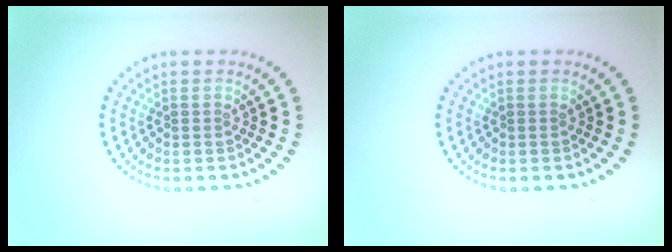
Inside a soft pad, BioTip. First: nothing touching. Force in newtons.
{"total": 0.0}